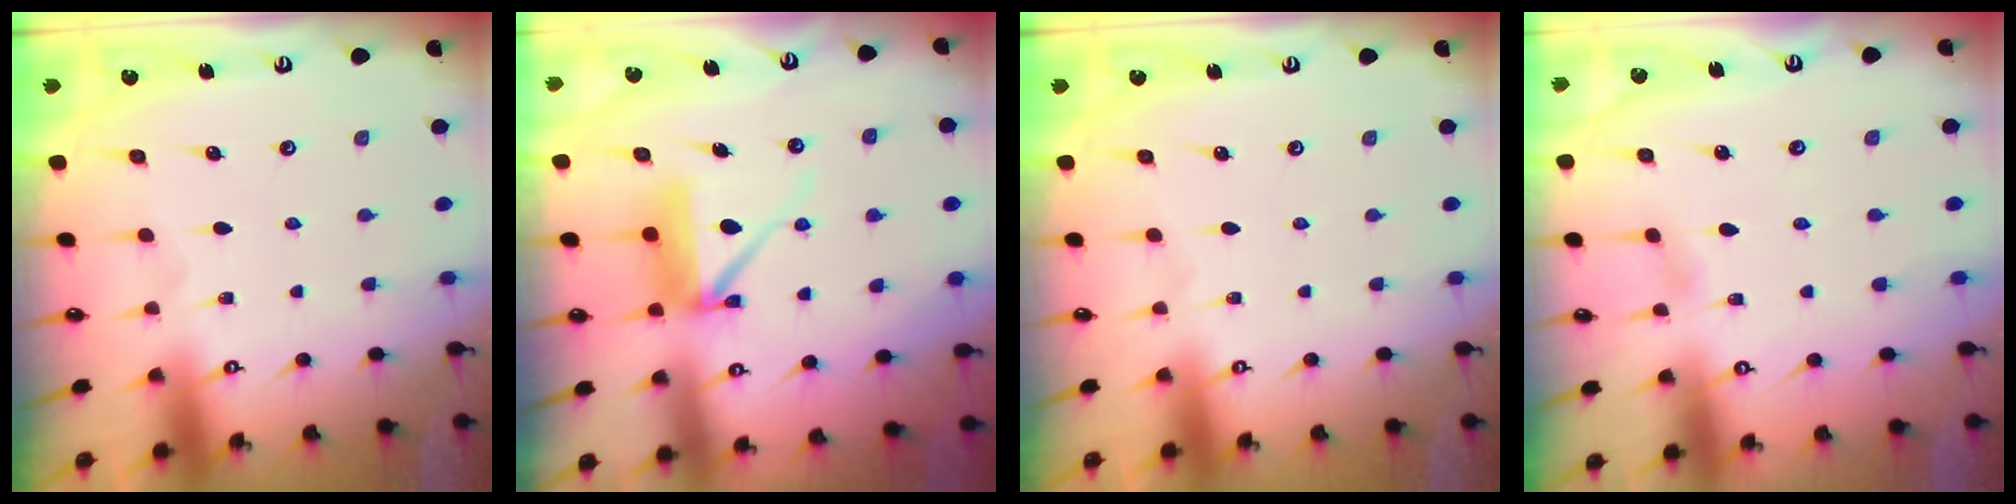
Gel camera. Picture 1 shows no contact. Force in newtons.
{"total": 9.9, "press": 9.9, "slide": 0.9}
{"total": 0.0}
{"total": 3.5, "press": 3.4, "slide": 0.6}